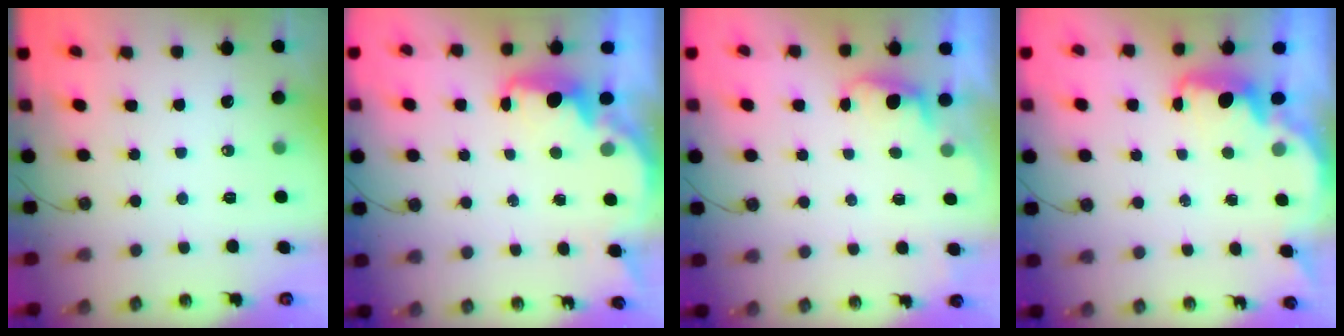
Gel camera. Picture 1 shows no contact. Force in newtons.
{"total": 2.4, "press": 2.3, "slide": 0.8}
{"total": 0.8, "press": 0.4, "slide": 0.7}
{"total": 2.3, "press": 2.2, "slide": 0.6}